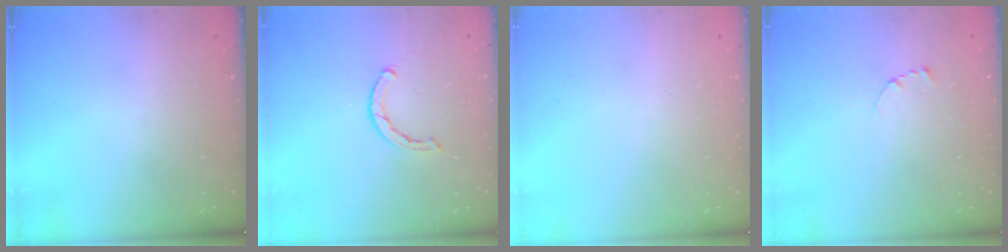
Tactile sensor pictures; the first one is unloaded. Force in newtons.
{"total": 2.0, "press": 2.0, "slide": 0.2}
{"total": 0.0}
{"total": 2.3, "press": 2.3, "slide": 0.2}